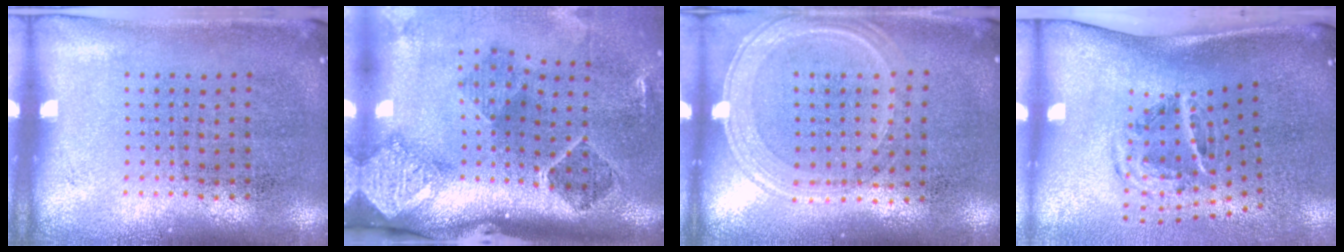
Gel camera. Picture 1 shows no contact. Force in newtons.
{"total": 2.9, "press": 1.8, "slide": 2.2}
{"total": 1.2, "press": 1.2, "slide": 0.4}
{"total": 2.2, "press": 1.2, "slide": 1.8}